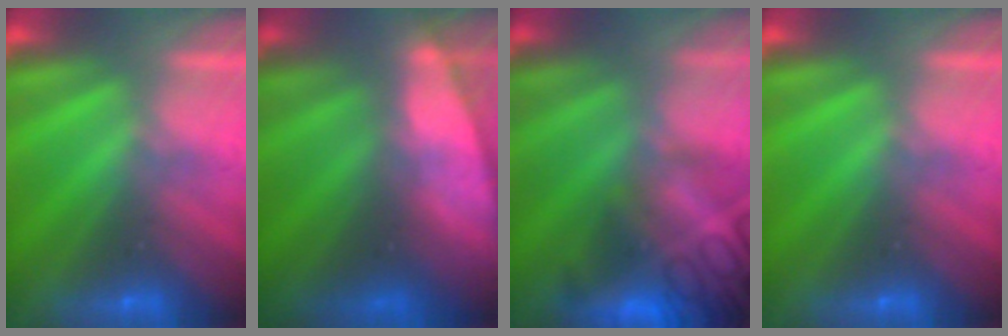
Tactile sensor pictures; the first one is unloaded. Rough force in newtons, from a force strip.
{"total": 8.7}
{"total": 7.5}
{"total": 0.0}